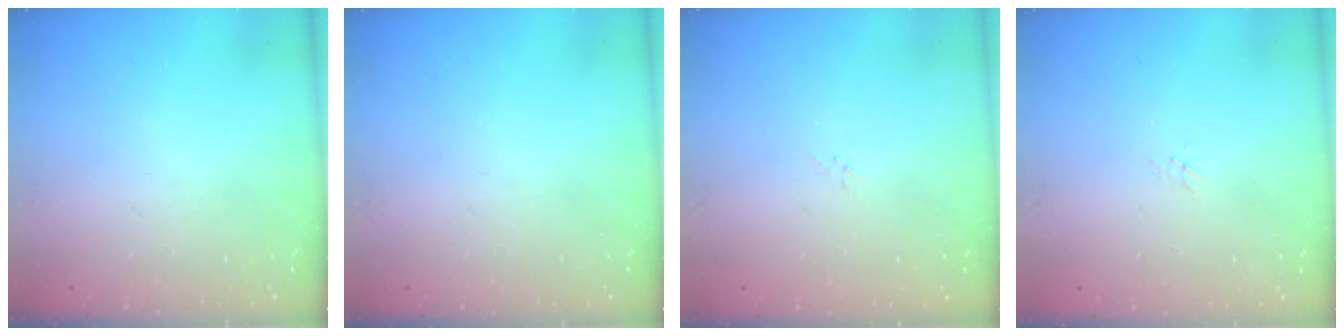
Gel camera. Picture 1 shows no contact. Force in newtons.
{"total": 0.0}
{"total": 1.7, "press": 1.6, "slide": 0.2}
{"total": 1.5, "press": 1.5, "slide": 0.2}